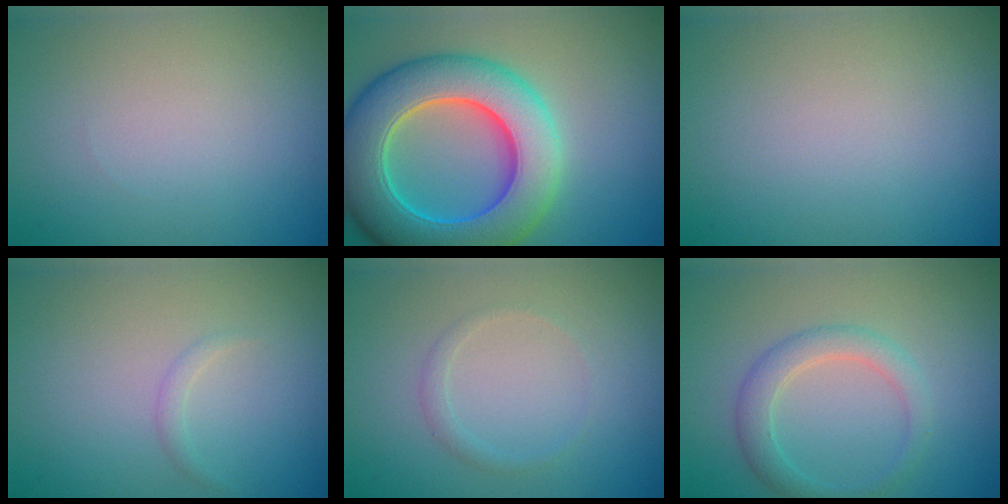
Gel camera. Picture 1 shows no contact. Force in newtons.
{"total": 10.9, "press": 10.9, "slide": 0.4}
{"total": 0.0}
{"total": 0.7, "press": 0.7, "slide": 0.0}
{"total": 0.9, "press": 0.9, "slide": 0.0}
{"total": 2.7, "press": 2.7, "slide": 0.1}